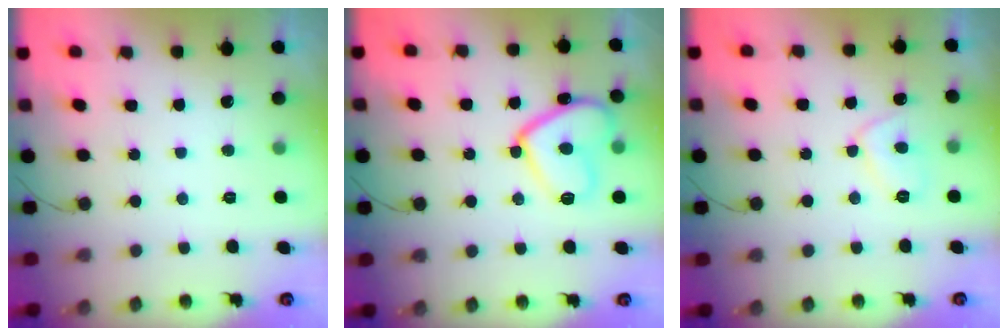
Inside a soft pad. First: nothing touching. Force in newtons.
{"total": 13.4, "press": 13.3, "slide": 1.2}
{"total": 6.8, "press": 6.7, "slide": 0.9}